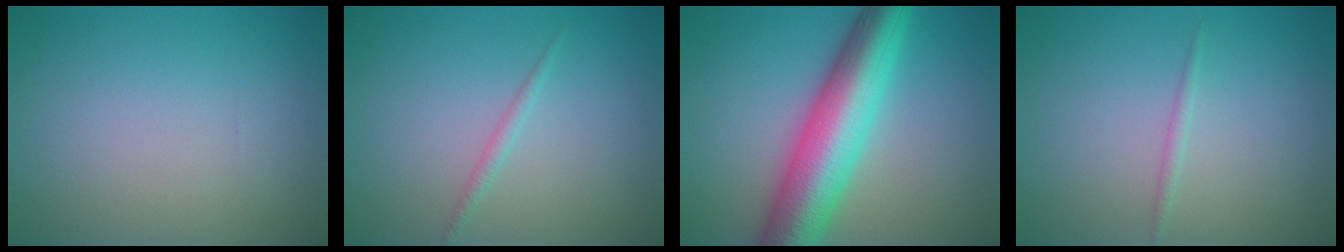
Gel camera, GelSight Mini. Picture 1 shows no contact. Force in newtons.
{"total": 0.9, "press": 0.9, "slide": 0.1}
{"total": 9.7, "press": 9.7, "slide": 0.2}
{"total": 0.7, "press": 0.7, "slide": 0.0}